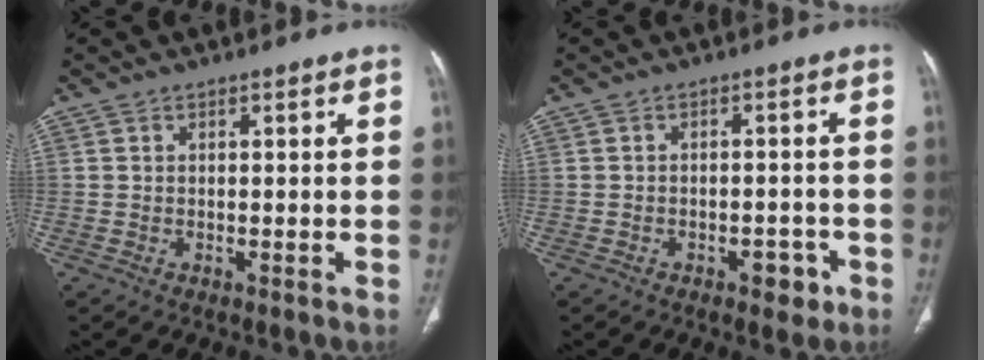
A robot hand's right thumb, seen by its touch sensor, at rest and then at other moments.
{"total": 3.8, "force": [-2.1, 2.1, 2.3], "torque": [-0.017, 0.013, -0.023]}